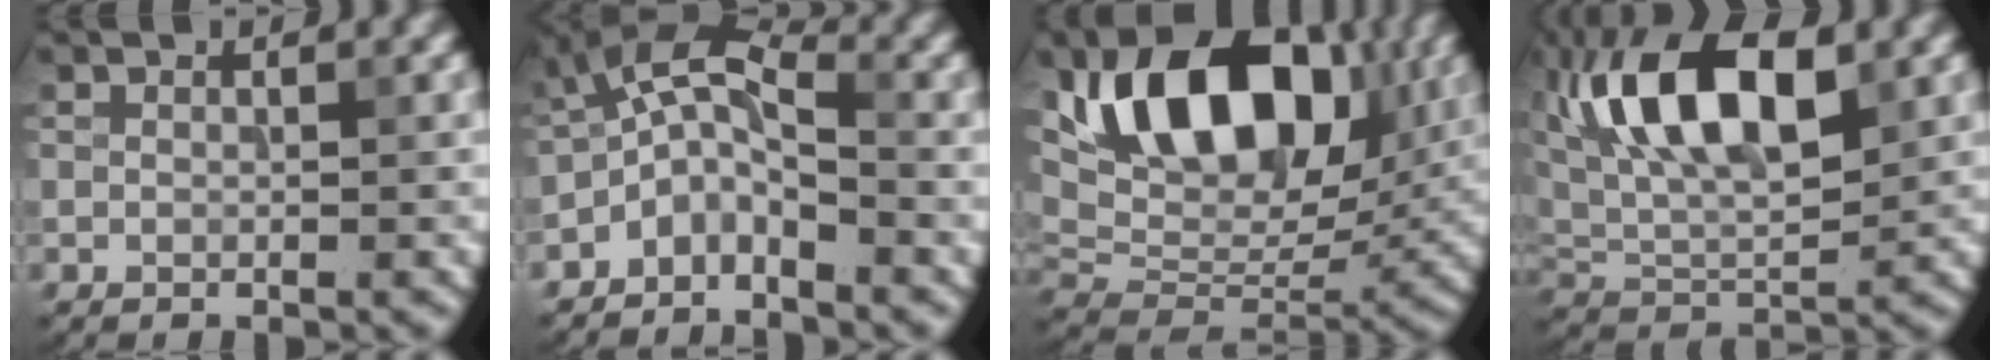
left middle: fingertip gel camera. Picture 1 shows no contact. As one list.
[{"total": 4.5, "force": [-2.3, 2.0, 3.2], "torque": [-0.059, 0.010, -0.053]}, {"total": 13.5, "force": [4.7, 8.1, 9.8], "torque": [-0.148, 0.005, 0.078]}, {"total": 10.6, "force": [4.0, 5.0, 8.4], "torque": [-0.153, 0.011, 0.067]}]